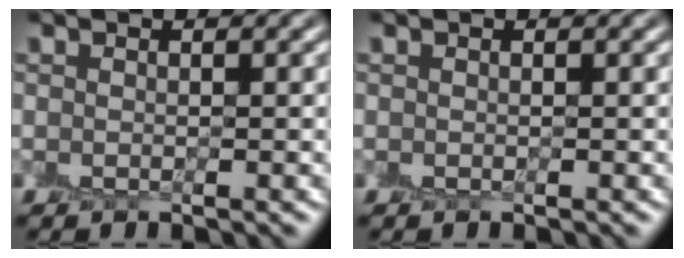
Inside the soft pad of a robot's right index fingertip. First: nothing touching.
{"total": 0.0}